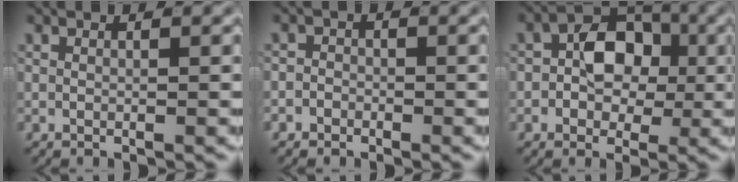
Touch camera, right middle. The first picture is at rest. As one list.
[{"total": 1.5, "force": [-1.2, 0.9, -0.2], "torque": [0.013, -0.006, -0.024]}, {"total": 4.9, "force": [-0.5, 3.5, 3.4], "torque": [-0.048, 0.001, -0.012]}]